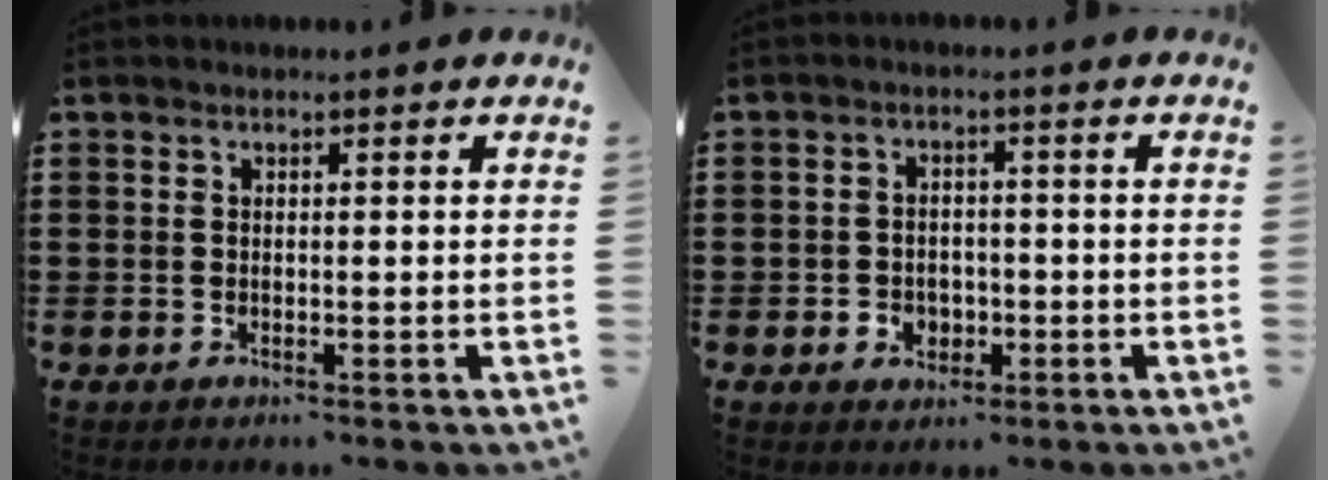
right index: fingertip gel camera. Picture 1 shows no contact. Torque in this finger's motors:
{"motor_torque": [1.27, 0.87, 0.20, 0.05]}